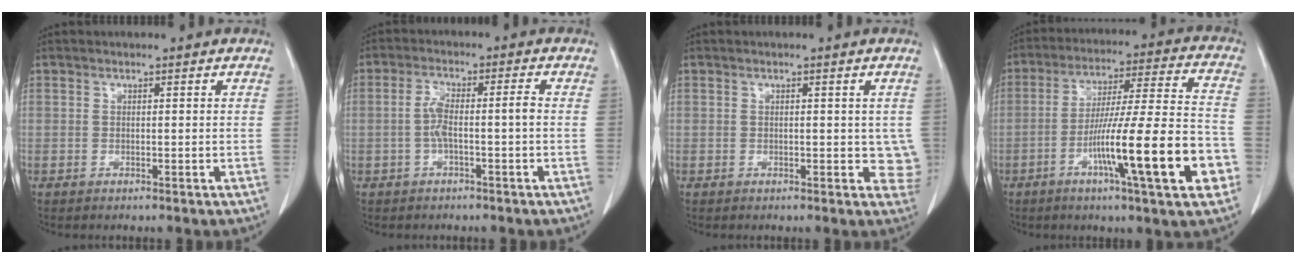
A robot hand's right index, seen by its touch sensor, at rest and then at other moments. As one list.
[{"total": 4.6, "force": [-0.9, 0.5, 4.5], "torque": [-0.093, 0.018, -0.015]}, {"total": 3.2, "force": [0.1, 1.9, 2.5], "torque": [-0.008, -0.001, -0.001]}, {"total": 18.9, "force": [-6.9, 0.7, 17.6], "torque": [-0.262, -0.003, -0.108]}]